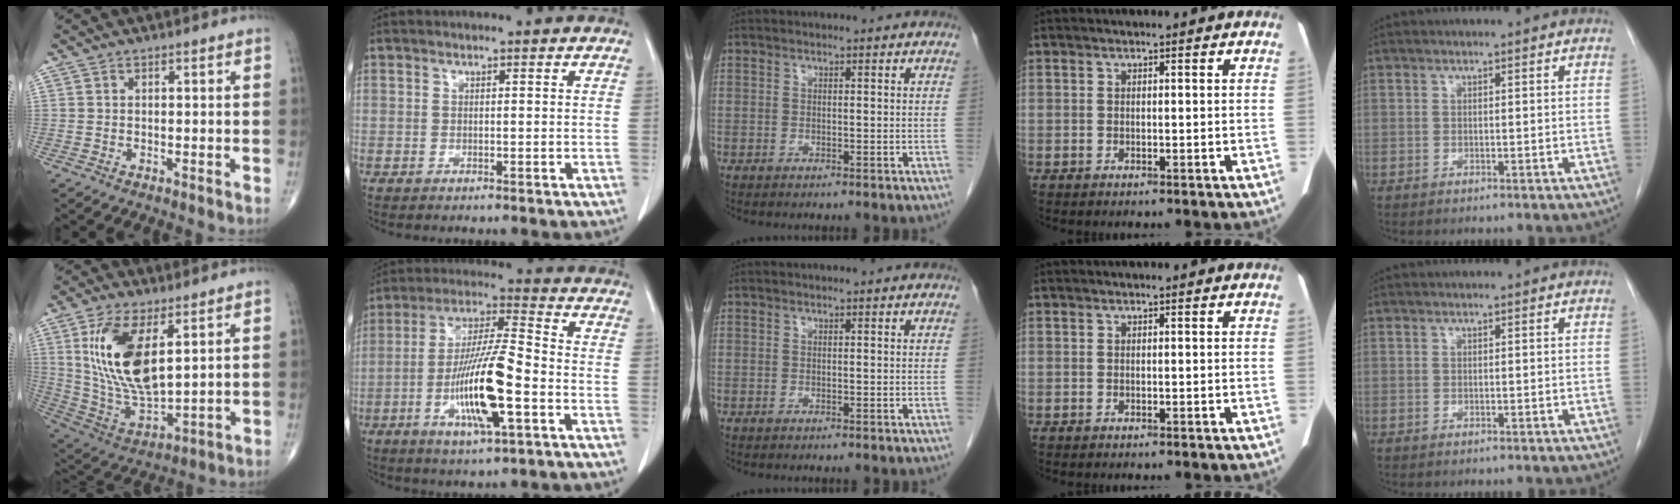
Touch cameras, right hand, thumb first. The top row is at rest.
{"thumb": {"total": 17.0, "force": [5.2, 7.6, 14.3], "torque": [-0.272, -0.025, 0.114]}, "index": {"total": 14.8, "force": [-4.5, 1.9, 14.0], "torque": [-0.272, -0.006, -0.081]}}